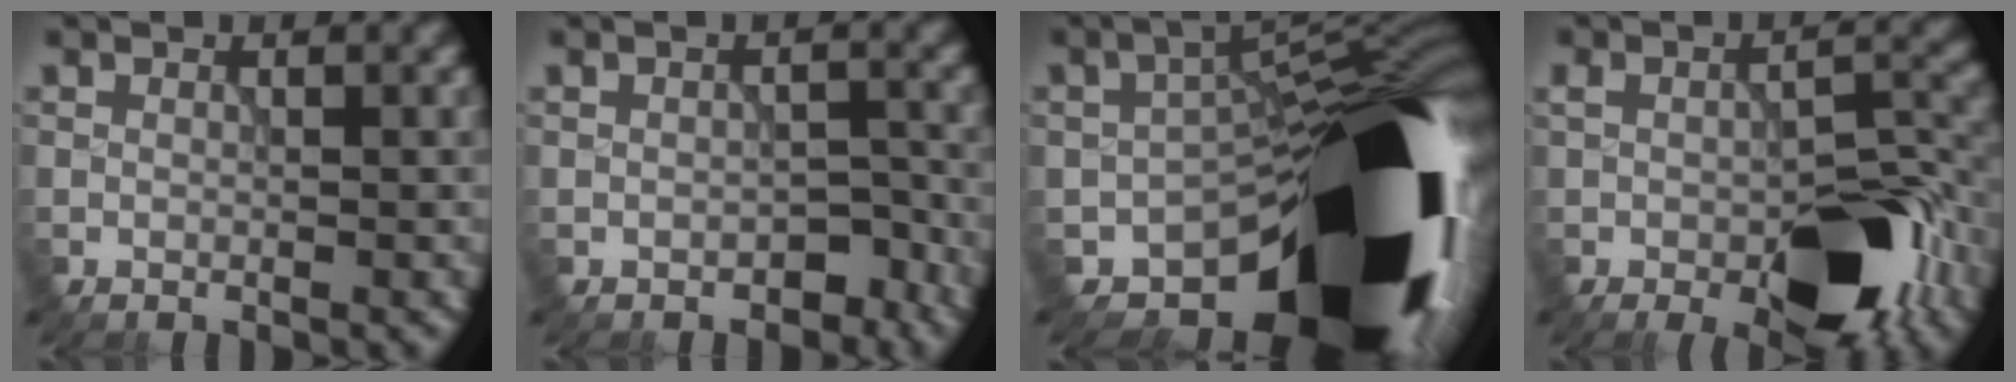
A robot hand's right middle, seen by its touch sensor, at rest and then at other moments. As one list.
[{"total": 2.6, "force": [-1.7, 1.5, 1.3], "torque": [-0.011, -0.005, -0.019]}, {"total": 22.7, "force": [-11.7, 9.6, 16.8], "torque": [-0.186, -0.035, -0.155]}, {"total": 10.1, "force": [-3.8, 5.0, 7.9], "torque": [-0.131, -0.010, -0.053]}]